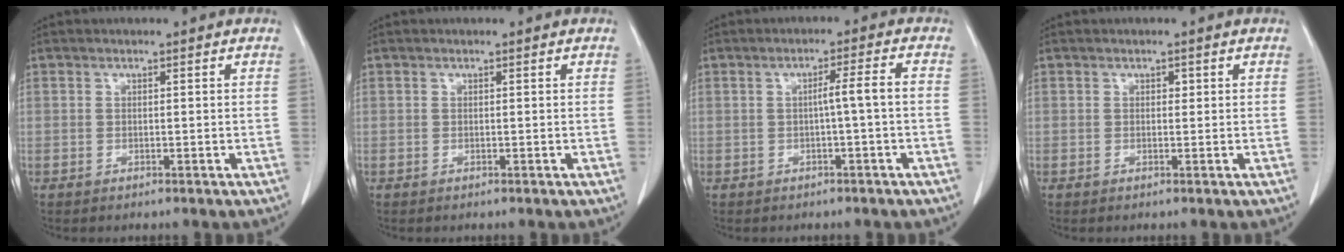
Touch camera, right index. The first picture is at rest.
{"total": 0.0}
{"total": 3.2, "force": [-0.6, -0.6, 3.1], "torque": [-0.047, 0.007, -0.007]}
{"total": 0.7, "force": [0.2, 0.5, 0.4], "torque": [-0.003, 0.001, 0.002]}